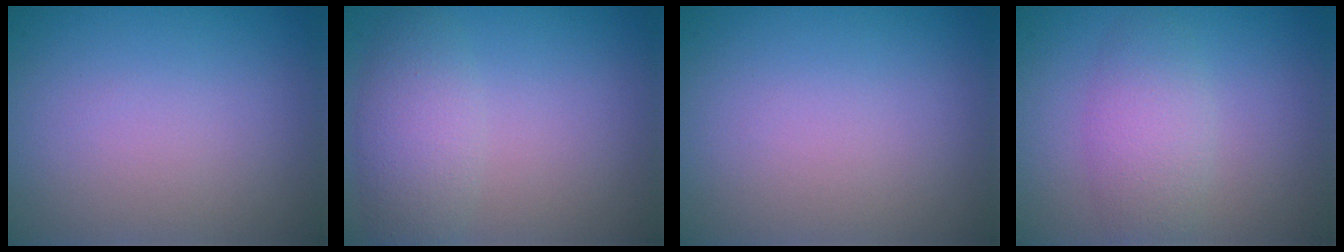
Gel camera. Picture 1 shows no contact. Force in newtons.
{"total": 3.2, "press": 3.2, "slide": 0.1}
{"total": 0.0}
{"total": 3.2, "press": 3.2, "slide": 0.1}